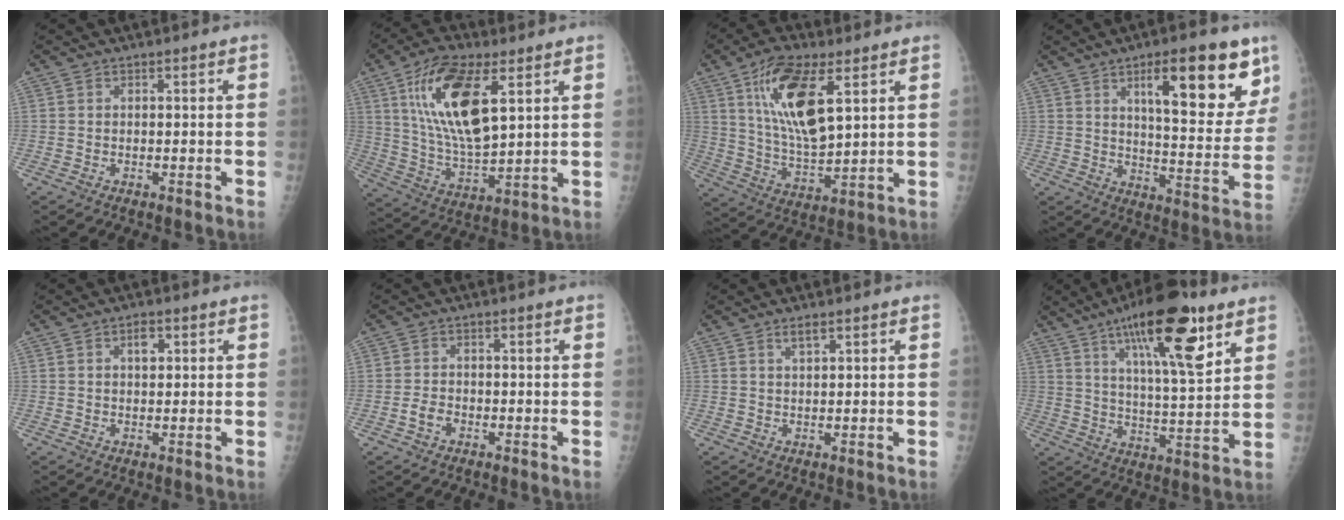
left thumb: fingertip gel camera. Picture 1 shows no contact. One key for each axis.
{"total": 18.2, "fx": 7.2, "fy": 7.5, "fz": 14.9, "tx": -0.264, "ty": -0.028, "tz": 0.137}
{"total": 15.9, "fx": 6.6, "fy": 6.3, "fz": 13.1, "tx": -0.226, "ty": -0.030, "tz": 0.127}
{"total": 19.0, "fx": 10.1, "fy": 6.0, "fz": 15.0, "tx": -0.168, "ty": -0.050, "tz": 0.152}
{"total": 2.9, "fx": 1.1, "fy": 1.8, "fz": 2.0, "tx": -0.022, "ty": -0.002, "tz": 0.016}
{"total": 2.8, "fx": -1.1, "fy": 2.0, "fz": 1.6, "tx": -0.027, "ty": 0.009, "tz": -0.020}
{"total": 2.2, "fx": 1.4, "fy": 0.7, "fz": 1.5, "tx": -0.024, "ty": -0.007, "tz": 0.028}
{"total": 19.5, "fx": 10.8, "fy": 5.2, "fz": 15.4, "tx": -0.226, "ty": -0.043, "tz": 0.176}